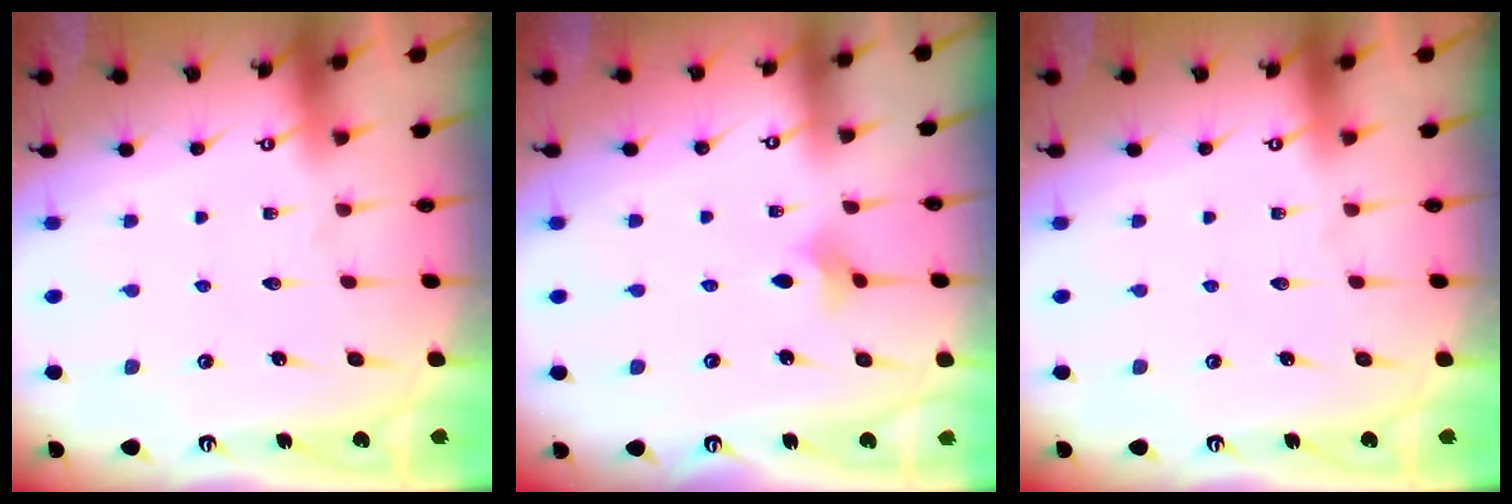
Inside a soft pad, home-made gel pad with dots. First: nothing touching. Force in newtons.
{"total": 3.1, "press": 3.0, "slide": 0.7}
{"total": 0.0}